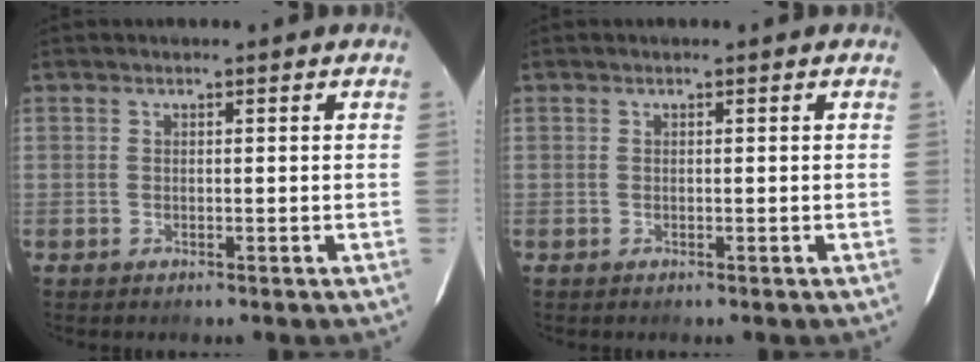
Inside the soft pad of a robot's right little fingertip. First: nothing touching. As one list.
[{"total": 0.0}]